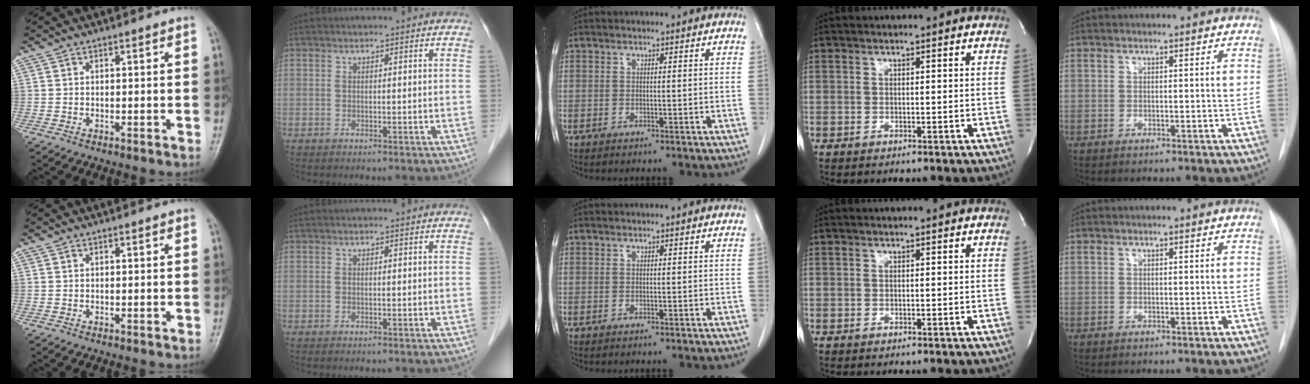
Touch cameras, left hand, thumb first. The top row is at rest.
{}